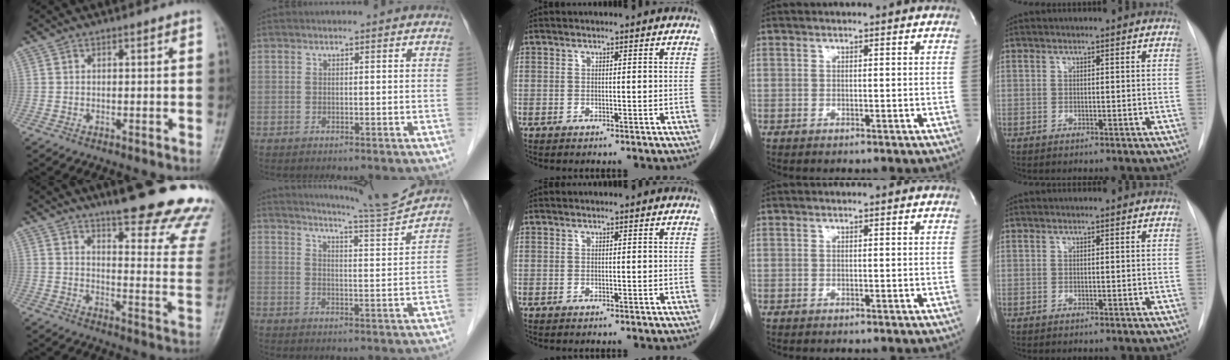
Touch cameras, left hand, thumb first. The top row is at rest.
{"thumb": {"total": 27.4, "force": [21.2, 5.7, 16.4], "torque": [-0.173, -0.131, 0.254]}, "index": {"total": 9.7, "force": [9.3, -2.4, 1.5], "torque": [-0.037, -0.034, 0.140]}}